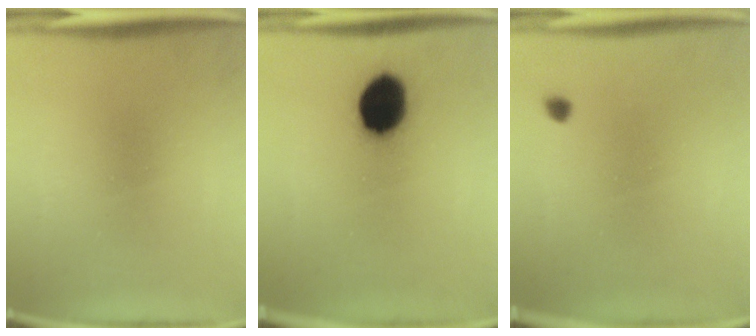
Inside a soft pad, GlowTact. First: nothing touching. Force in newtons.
{"total": 13.4}
{"total": 0.9}